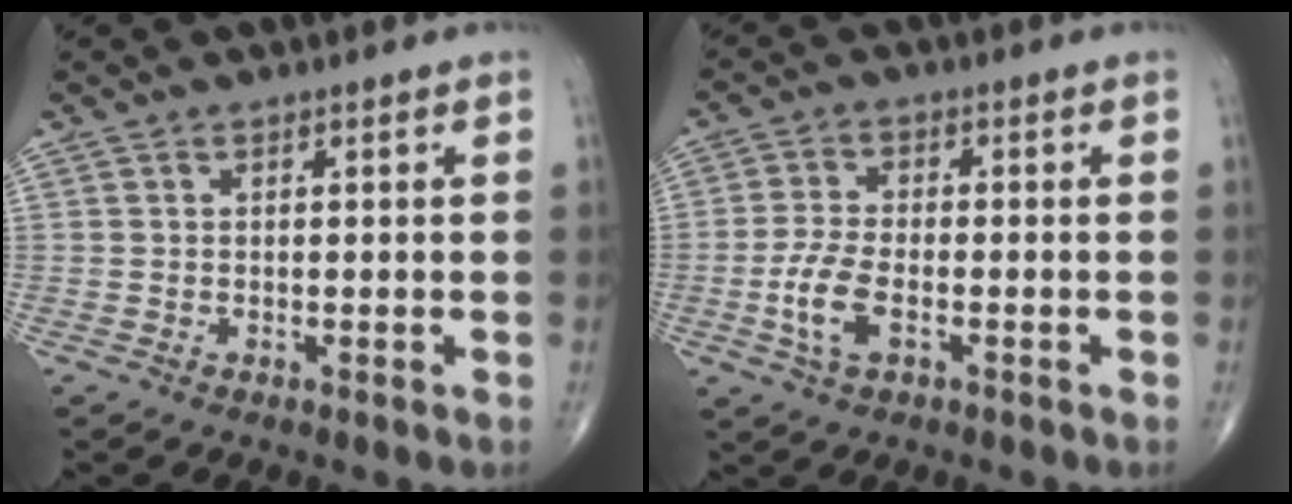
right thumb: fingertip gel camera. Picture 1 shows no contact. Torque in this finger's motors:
{"motor_torque": [-0.29, 0.69, 0.28, 0.21, 0.23]}